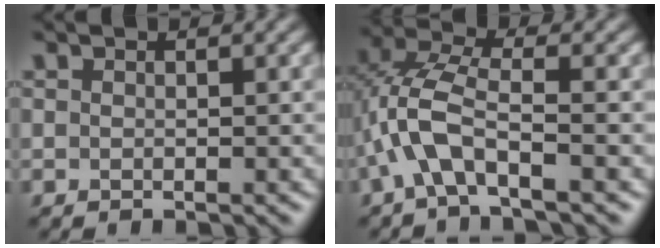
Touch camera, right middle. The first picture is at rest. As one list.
[{"total": 5.2, "force": [-2.0, 1.8, 4.4], "torque": [-0.103, 0.016, -0.050]}]